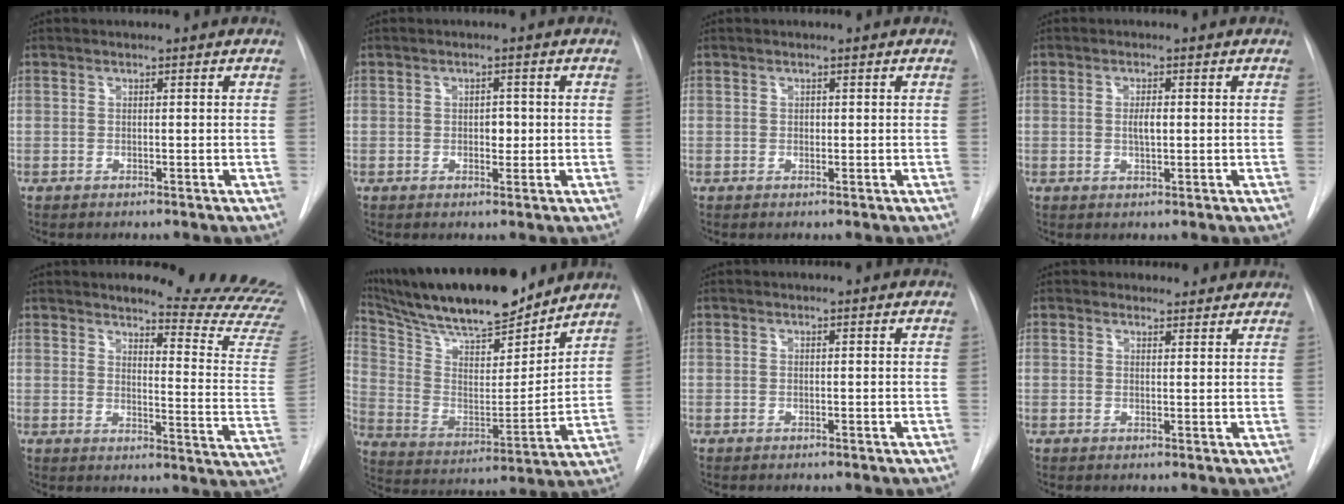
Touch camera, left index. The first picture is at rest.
{"total": 2.0, "force": [-0.5, 1.3, 1.4], "torque": [-0.018, -0.002, -0.005]}
{"total": 0.6, "force": [-0.4, 0.4, 0.2], "torque": [-0.001, -0.002, -0.005]}
{"total": 2.1, "force": [-0.3, 0.6, 2.0], "torque": [-0.037, -0.003, -0.003]}
{"total": 18.2, "force": [17.5, 0.6, 5.0], "torque": [-0.056, -0.161, 0.184]}
{"total": 22.9, "force": [19.9, 4.3, 10.4], "torque": [-0.193, -0.004, 0.324]}
{"total": 0.0}
{"total": 3.3, "force": [2.9, 1.5, -0.2], "torque": [0.010, 0.002, 0.026]}